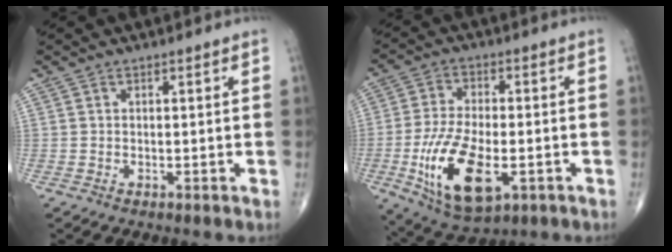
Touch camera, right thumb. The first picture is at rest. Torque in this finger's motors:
{"motor_torque": [0.72, -0.34, 1.07, 0.19, 0.42]}